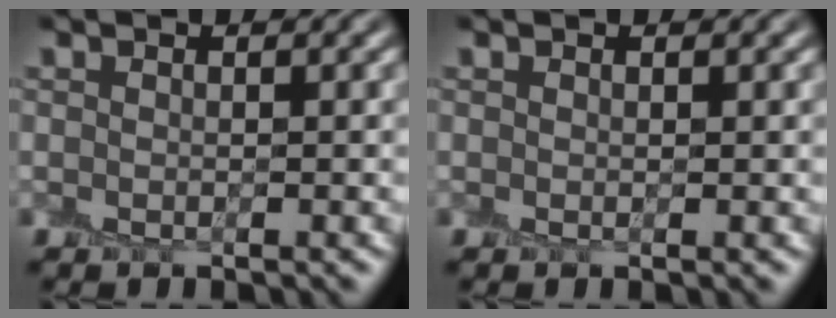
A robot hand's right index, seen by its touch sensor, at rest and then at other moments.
{"total": 0.0}